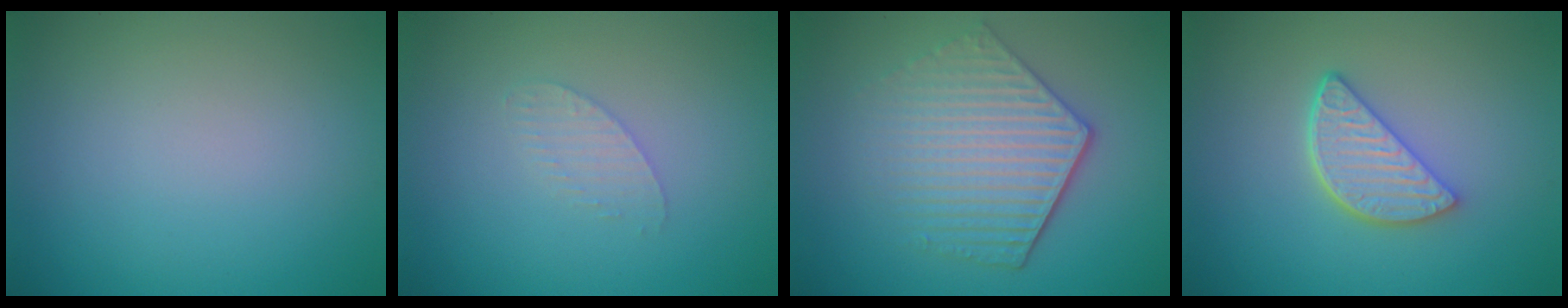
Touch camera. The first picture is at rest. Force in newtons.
{"total": 1.4, "press": 1.4, "slide": 0.1}
{"total": 5.5, "press": 4.2, "slide": 3.6}
{"total": 4.0, "press": 3.2, "slide": 2.5}